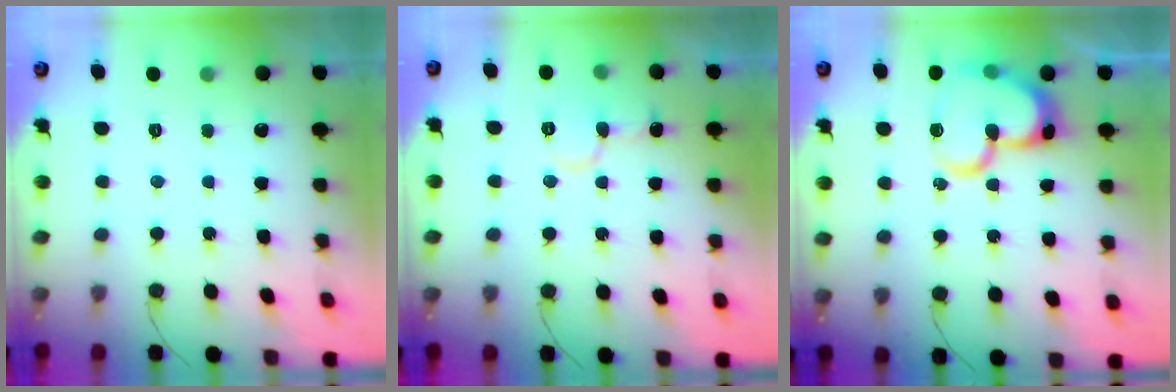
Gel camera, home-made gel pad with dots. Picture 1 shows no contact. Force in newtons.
{"total": 7.9, "press": 7.9, "slide": 0.8}
{"total": 18.9, "press": 18.8, "slide": 2.3}